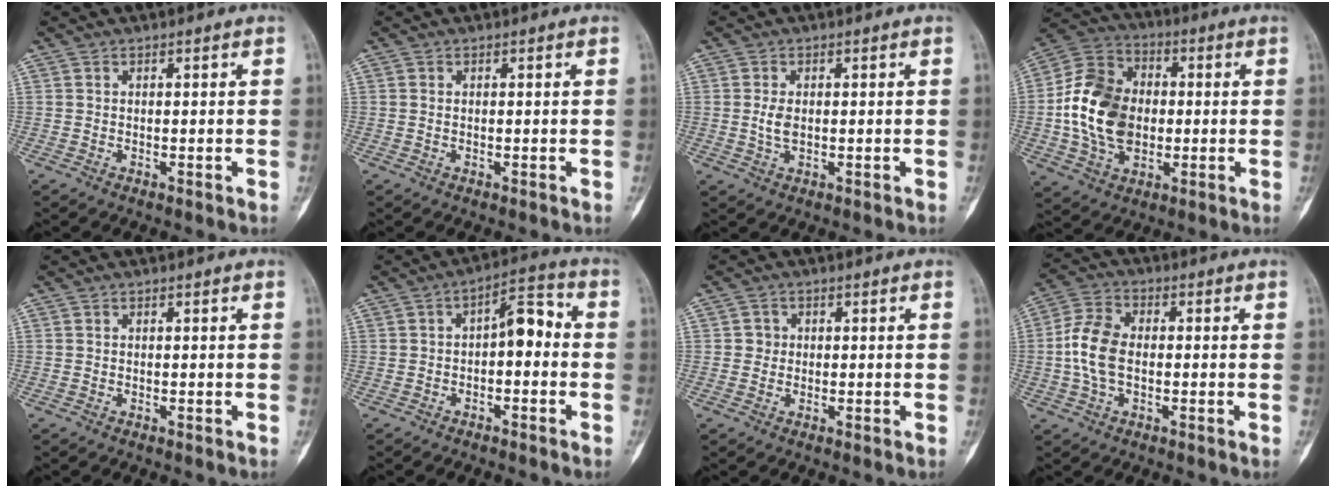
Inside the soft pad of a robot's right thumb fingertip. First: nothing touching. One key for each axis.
{"total": 0.0}
{"total": 2.7, "fx": 0.0, "fy": 1.5, "fz": 2.3, "tx": -0.045, "ty": -0.003, "tz": 0.001}
{"total": 16.7, "fx": -0.8, "fy": 12.1, "fz": 11.5, "tx": -0.199, "ty": 0.019, "tz": -0.017}
{"total": 0.0}
{"total": 7.4, "fx": -0.8, "fy": 3.8, "fz": 6.3, "tx": -0.075, "ty": 0.038, "tz": -0.023}
{"total": 1.8, "fx": 0.1, "fy": 1.8, "fz": 0.4, "tx": 0.005, "ty": 0.005, "tz": 0.000}
{"total": 8.7, "fx": -0.6, "fy": 5.4, "fz": 6.8, "tx": -0.143, "ty": 0.020, "tz": -0.019}